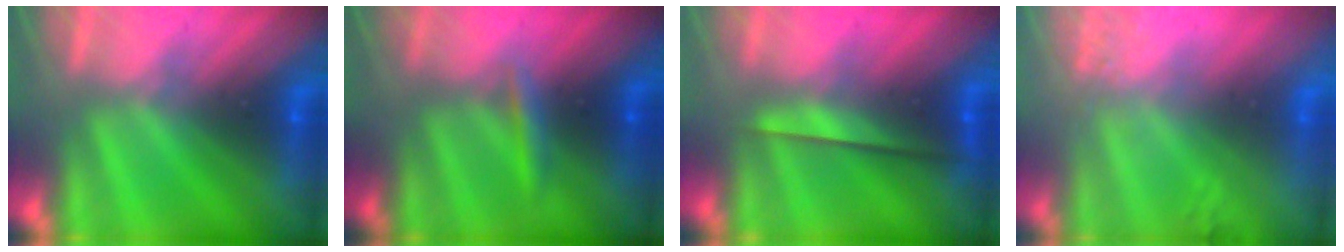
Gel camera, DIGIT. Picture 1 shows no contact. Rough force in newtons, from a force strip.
{"total": 2.4}
{"total": 2.3}
{"total": 2.4}